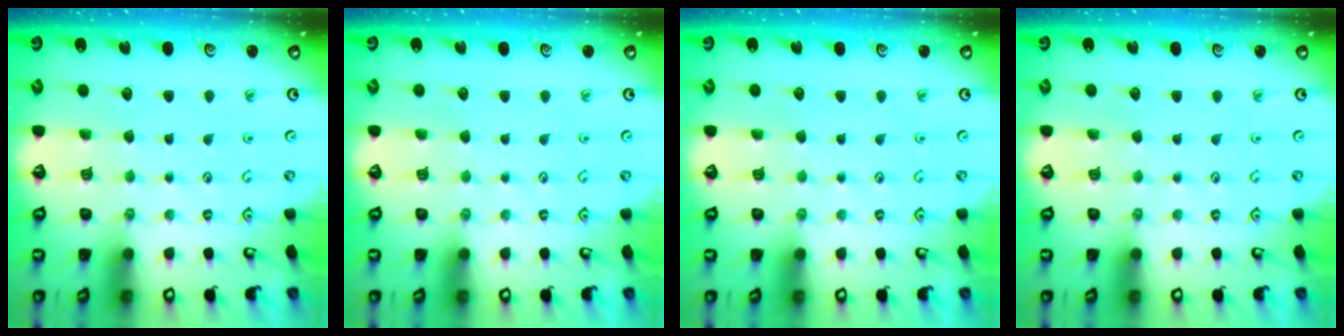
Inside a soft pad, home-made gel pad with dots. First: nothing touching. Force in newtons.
{"total": 0.0}
{"total": 0.0}
{"total": 0.0}